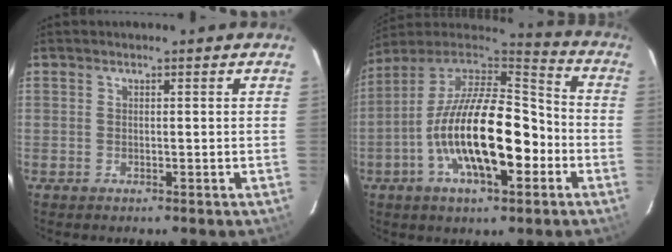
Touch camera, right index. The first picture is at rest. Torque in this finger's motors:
{"motor_torque": [1.01, -0.24, 1.06, 0.21]}